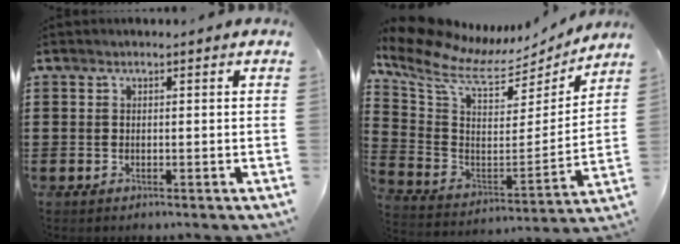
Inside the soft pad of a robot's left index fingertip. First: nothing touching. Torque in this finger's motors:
{"motor_torque": [1.07, -1.07, 0.36, 0.06]}